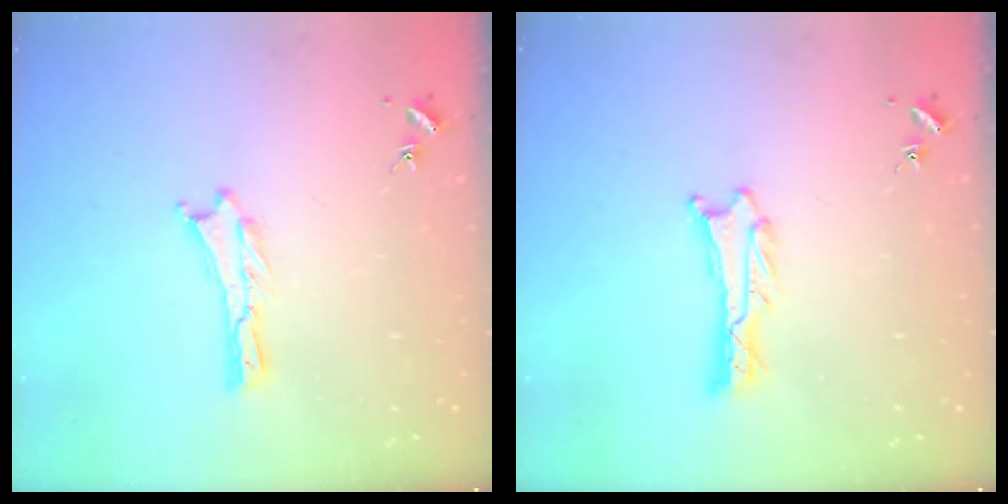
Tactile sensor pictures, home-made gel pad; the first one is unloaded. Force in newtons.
{"total": 0.9, "press": 0.8, "slide": 0.1}